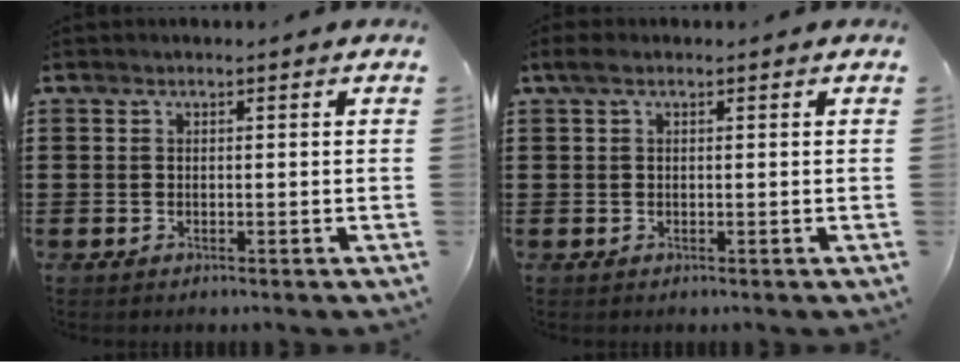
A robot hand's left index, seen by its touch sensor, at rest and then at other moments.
{"total": 1.3, "force": [0.2, 0.7, 1.1], "torque": [-0.022, 0.005, 0.002]}